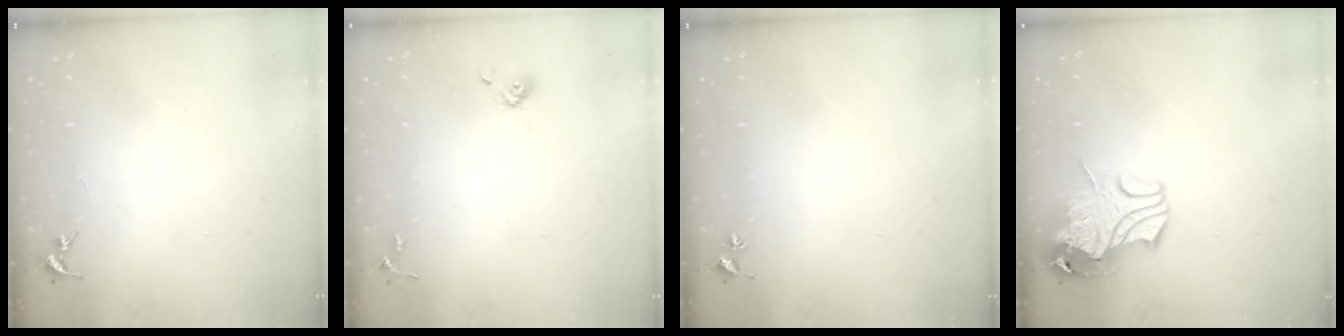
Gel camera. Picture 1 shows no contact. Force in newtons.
{"total": 3.9, "press": 3.6, "slide": 1.5}
{"total": 2.0, "press": 2.0, "slide": 0.3}
{"total": 12.1, "press": 12.0, "slide": 1.8}